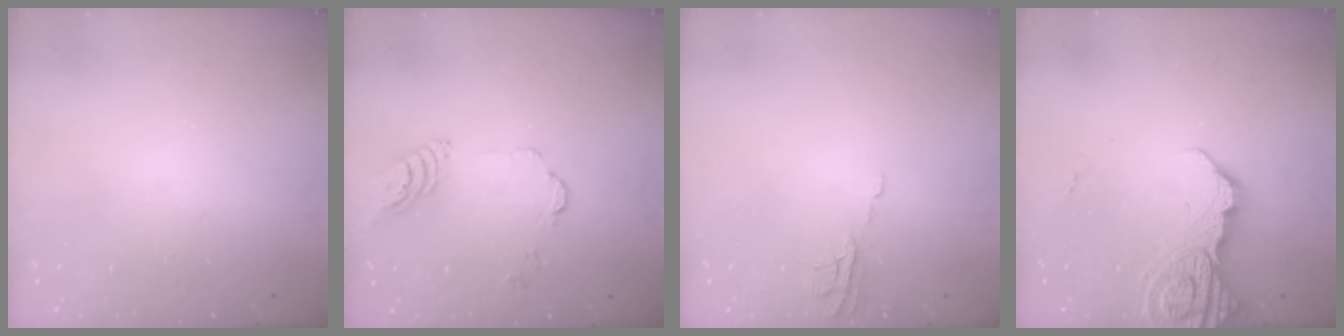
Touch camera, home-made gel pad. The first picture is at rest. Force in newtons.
{"total": 7.3, "press": 7.3, "slide": 0.6}
{"total": 6.4, "press": 6.4, "slide": 0.5}
{"total": 13.1, "press": 13.1, "slide": 1.4}